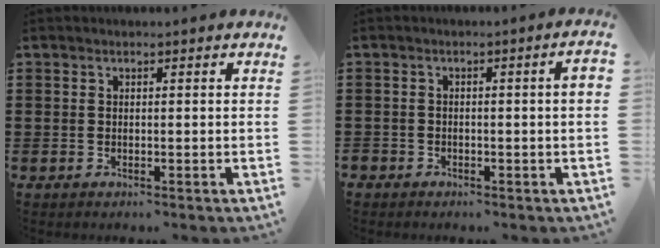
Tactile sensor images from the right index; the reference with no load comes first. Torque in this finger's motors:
{"motor_torque": [1.23, 0.91, 0.26, 0.10]}